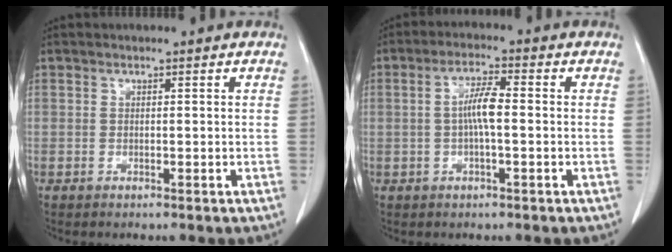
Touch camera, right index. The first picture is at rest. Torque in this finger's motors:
{"motor_torque": [0.18, -0.02, 0.14, 0.04]}